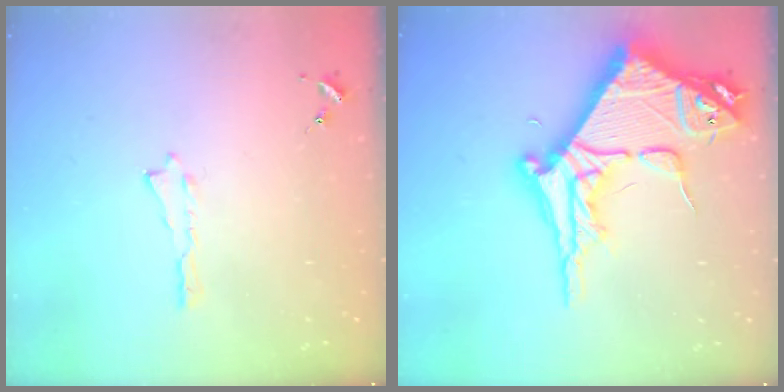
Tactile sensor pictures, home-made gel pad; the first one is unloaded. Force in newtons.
{"total": 15.7, "press": 15.6, "slide": 1.7}